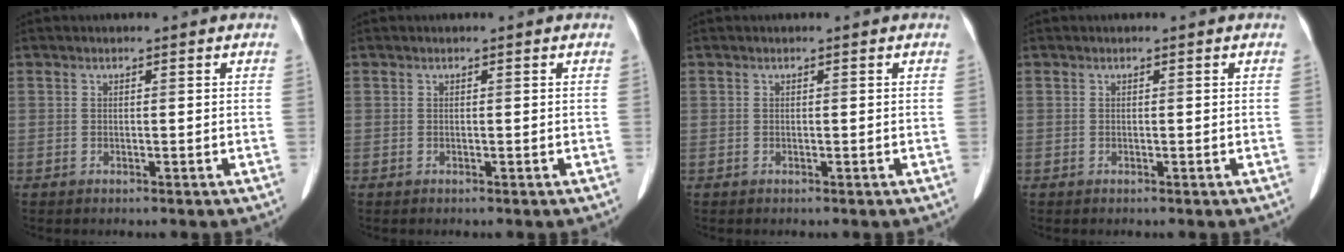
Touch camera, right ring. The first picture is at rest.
{"total": 0.0}
{"total": 0.0}
{"total": 0.0}